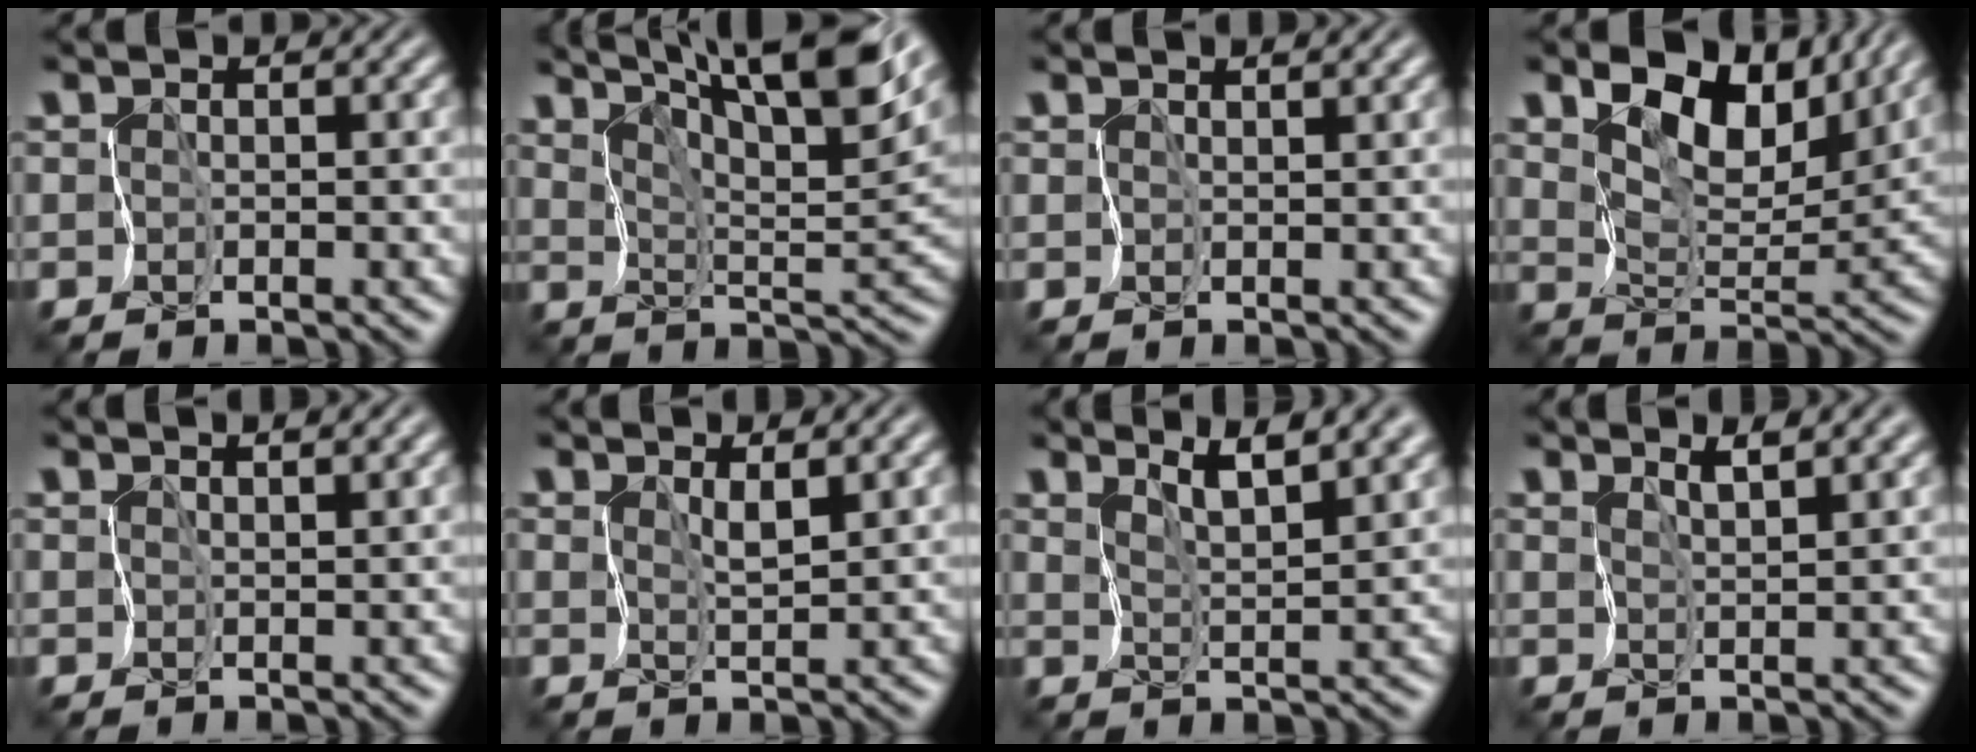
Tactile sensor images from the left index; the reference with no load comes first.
{"total": 13.4, "force": [9.5, 3.0, 9.0], "torque": [-0.145, 0.019, 0.132]}
{"total": 2.0, "force": [1.5, 0.6, 1.2], "torque": [-0.013, 0.006, 0.020]}
{"total": 7.7, "force": [4.9, 3.6, 4.7], "torque": [-0.078, -0.005, 0.083]}
{"total": 2.7, "force": [1.9, 0.9, 1.7], "torque": [-0.018, 0.010, 0.023]}
{"total": 1.6, "force": [1.2, 0.2, 1.1], "torque": [-0.022, -0.002, 0.027]}
{"total": 4.3, "force": [3.5, 0.3, 2.5], "torque": [-0.039, 0.011, 0.056]}
{"total": 3.2, "force": [2.7, 0.2, 1.8], "torque": [-0.026, 0.003, 0.039]}